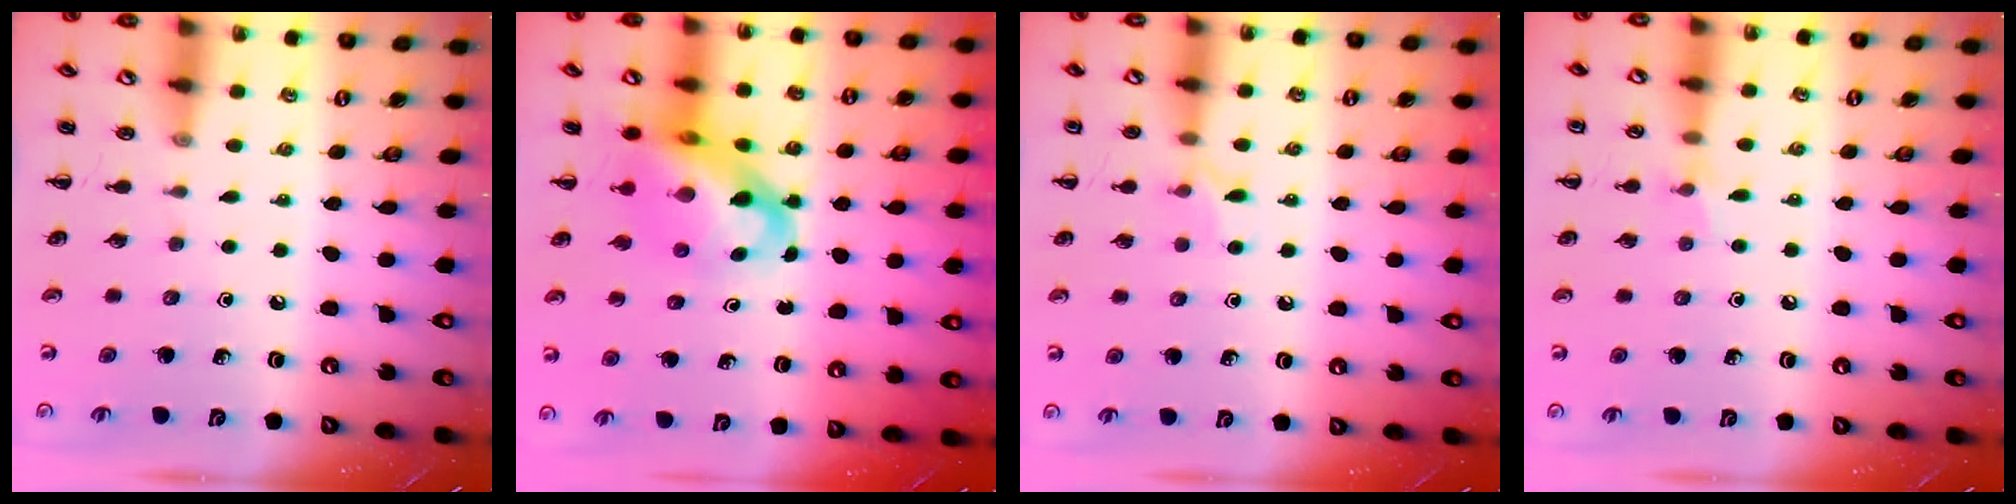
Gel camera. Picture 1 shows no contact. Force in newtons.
{"total": 12.8, "press": 12.3, "slide": 3.4}
{"total": 6.1, "press": 5.7, "slide": 2.1}
{"total": 5.4, "press": 5.0, "slide": 1.8}